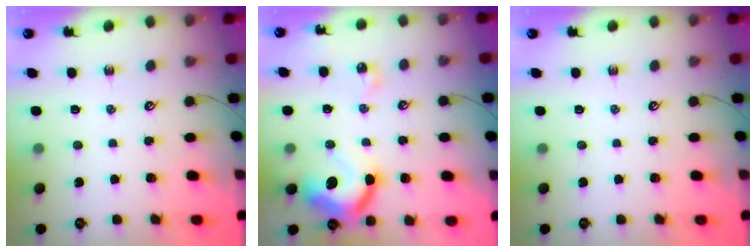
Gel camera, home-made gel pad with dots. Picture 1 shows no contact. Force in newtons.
{"total": 14.1, "press": 14.0, "slide": 1.6}
{"total": 0.0}